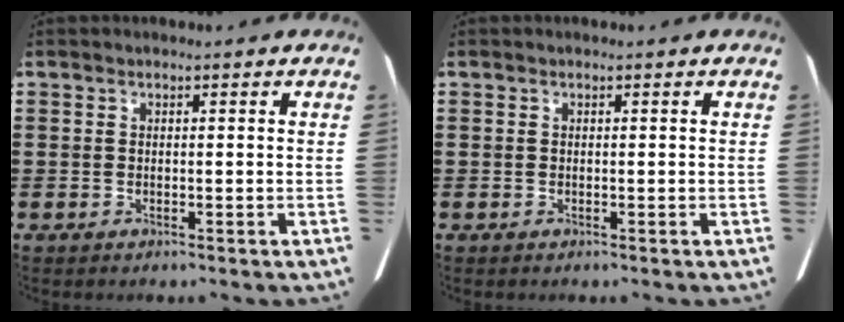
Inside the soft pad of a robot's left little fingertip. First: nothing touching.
{"total": 0.0}